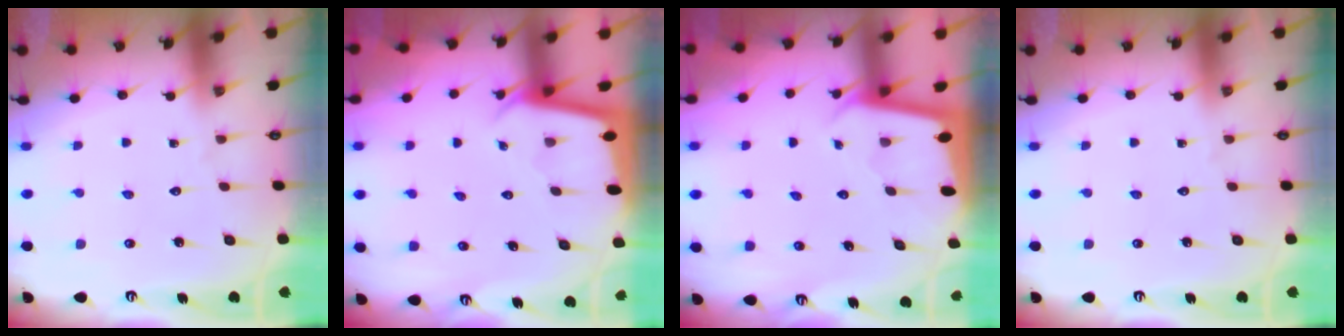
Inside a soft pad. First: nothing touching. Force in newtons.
{"total": 2.3, "press": 2.3, "slide": 0.1}
{"total": 1.7, "press": 1.7, "slide": 0.1}
{"total": 0.0}